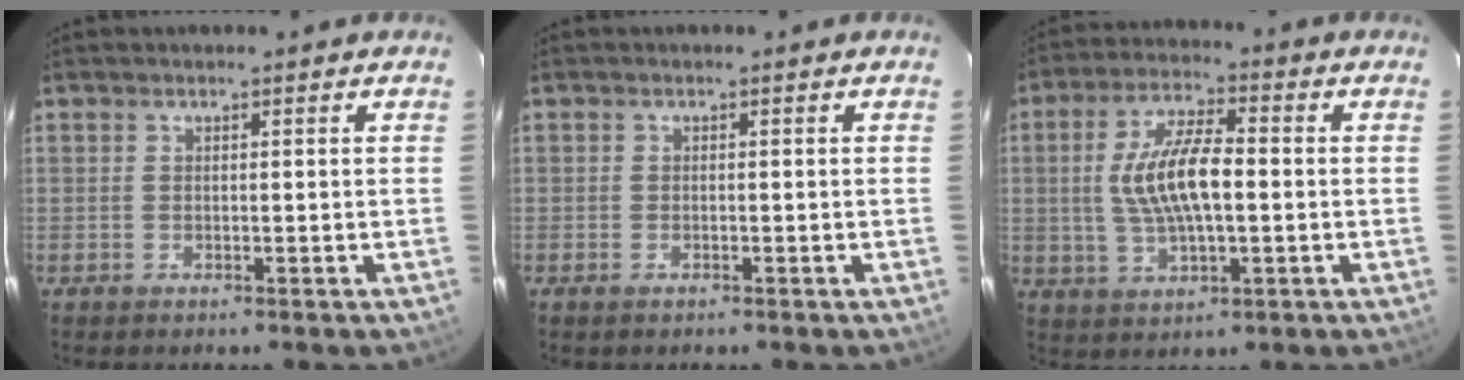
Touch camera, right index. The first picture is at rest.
{"total": 0.9, "force": [-0.6, 0.5, 0.5], "torque": [-0.010, -0.002, -0.013]}
{"total": 11.4, "force": [-0.1, 4.1, 10.6], "torque": [-0.208, 0.007, 0.002]}